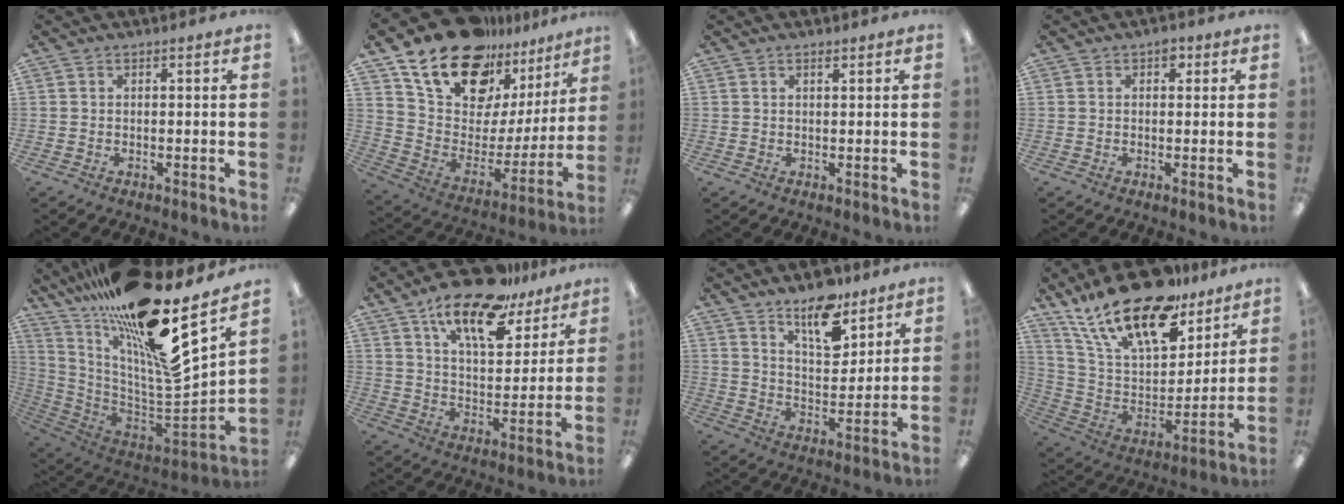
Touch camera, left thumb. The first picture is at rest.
{"total": 21.2, "force": [15.5, 11.0, 9.3], "torque": [-0.169, -0.103, 0.283]}
{"total": 0.8, "force": [0.7, 0.2, 0.4], "torque": [-0.009, 0.000, 0.013]}
{"total": 2.2, "force": [1.1, 1.4, 1.4], "torque": [-0.005, -0.005, 0.012]}
{"total": 21.6, "force": [14.1, 3.8, 15.9], "torque": [-0.266, -0.121, 0.220]}
{"total": 17.4, "force": [12.6, 6.9, 9.9], "torque": [-0.163, -0.070, 0.214]}
{"total": 12.8, "force": [9.5, 5.6, 6.5], "torque": [-0.090, -0.059, 0.166]}
{"total": 22.8, "force": [17.3, 9.0, 11.8], "torque": [-0.226, -0.116, 0.304]}